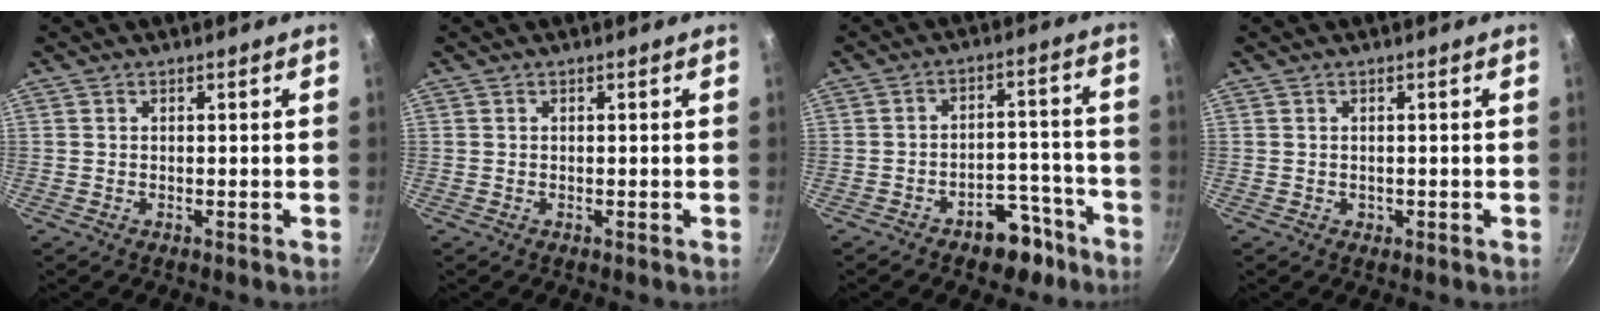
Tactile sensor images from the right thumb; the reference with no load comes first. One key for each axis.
{"total": 0.0}
{"total": 8.4, "fx": -5.5, "fy": 4.8, "fz": 4.3, "tx": -0.034, "ty": 0.055, "tz": -0.080}
{"total": 0.6, "fx": -0.1, "fy": 0.6, "fz": 0.2, "tx": -0.002, "ty": 0.002, "tz": -0.001}